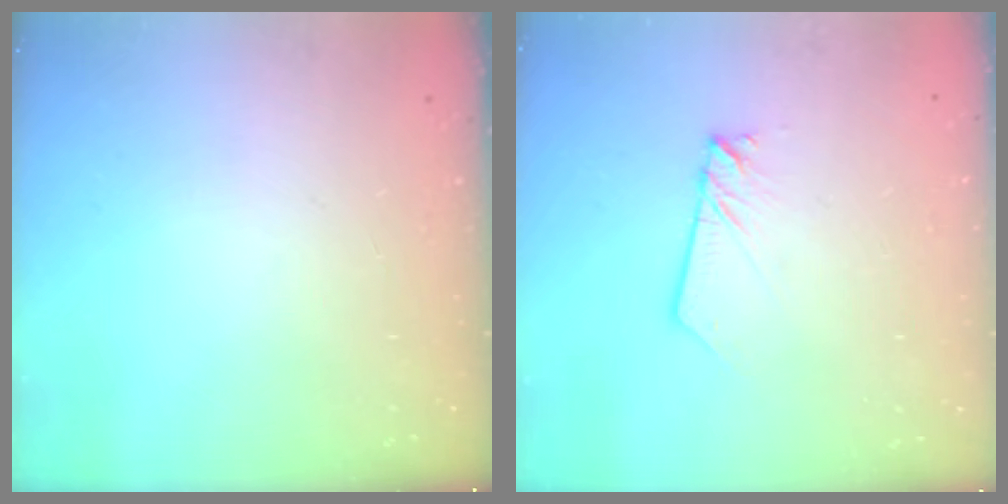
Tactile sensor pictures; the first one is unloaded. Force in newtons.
{"total": 2.4, "press": 2.4, "slide": 0.1}